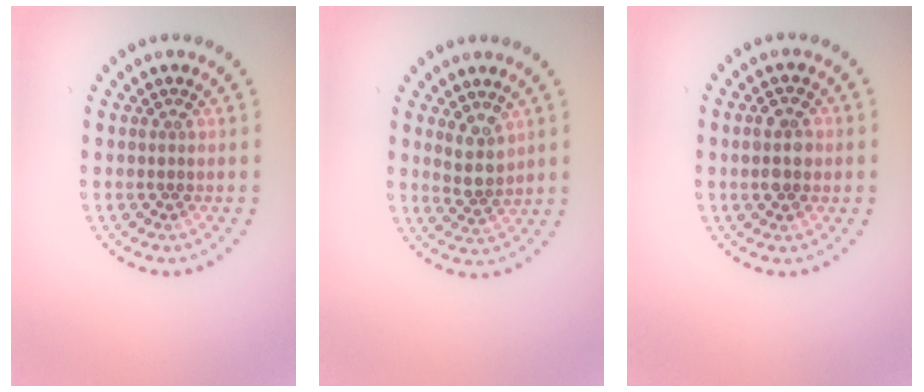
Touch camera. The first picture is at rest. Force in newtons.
{"total": 2.5, "press": 2.0, "slide": 1.4}
{"total": 2.9, "press": 2.9, "slide": 0.1}